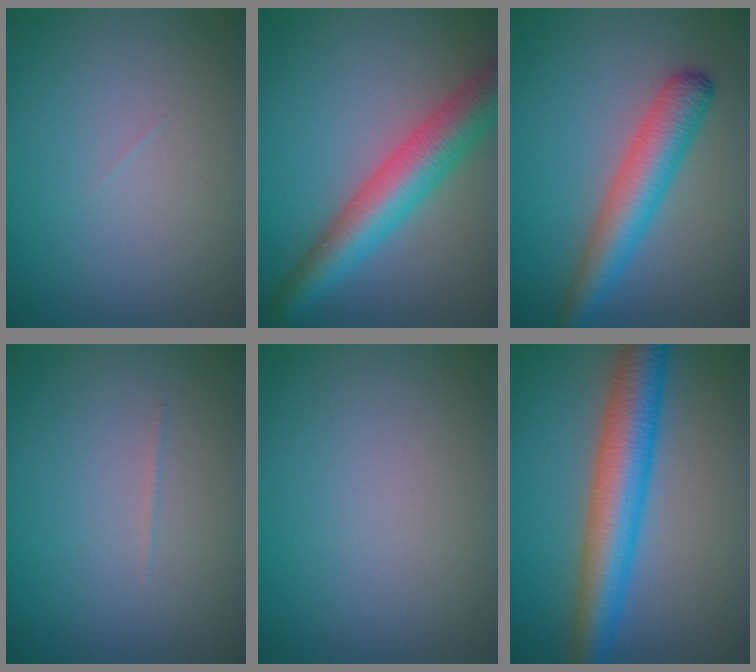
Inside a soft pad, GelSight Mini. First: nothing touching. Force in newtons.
{"total": 6.3, "press": 6.3, "slide": 0.2}
{"total": 4.8, "press": 4.8, "slide": 0.1}
{"total": 0.6, "press": 0.6, "slide": 0.2}
{"total": 0.0}
{"total": 7.0, "press": 7.0, "slide": 0.0}